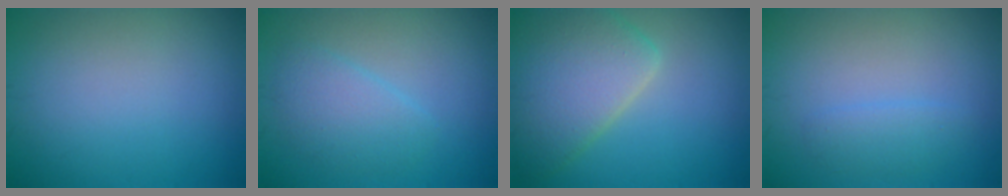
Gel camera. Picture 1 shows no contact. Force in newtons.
{"total": 2.8, "press": 2.7, "slide": 0.2}
{"total": 6.9, "press": 6.9, "slide": 0.3}
{"total": 1.6, "press": 1.6, "slide": 0.0}